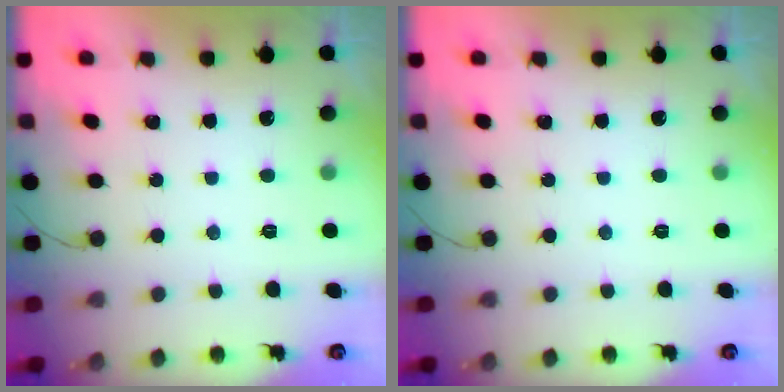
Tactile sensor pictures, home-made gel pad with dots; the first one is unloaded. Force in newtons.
{"total": 0.0}